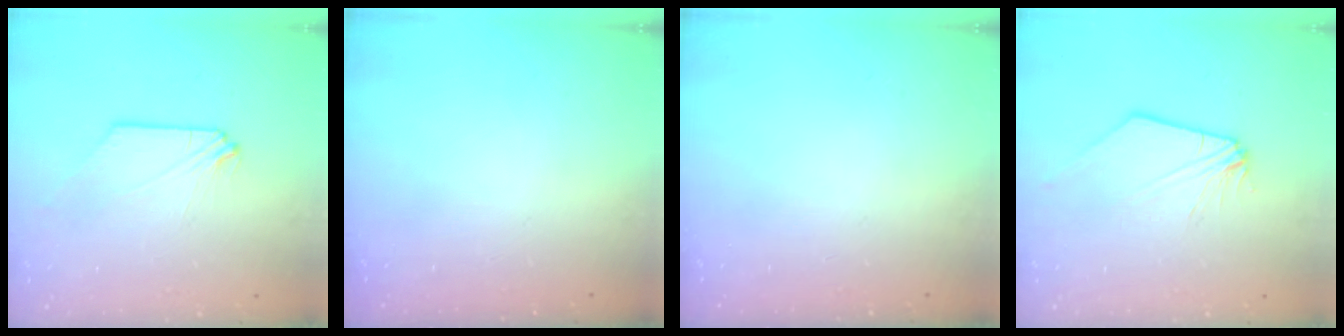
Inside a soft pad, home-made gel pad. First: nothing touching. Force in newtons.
{"total": 0.0}
{"total": 0.0}
{"total": 0.0}